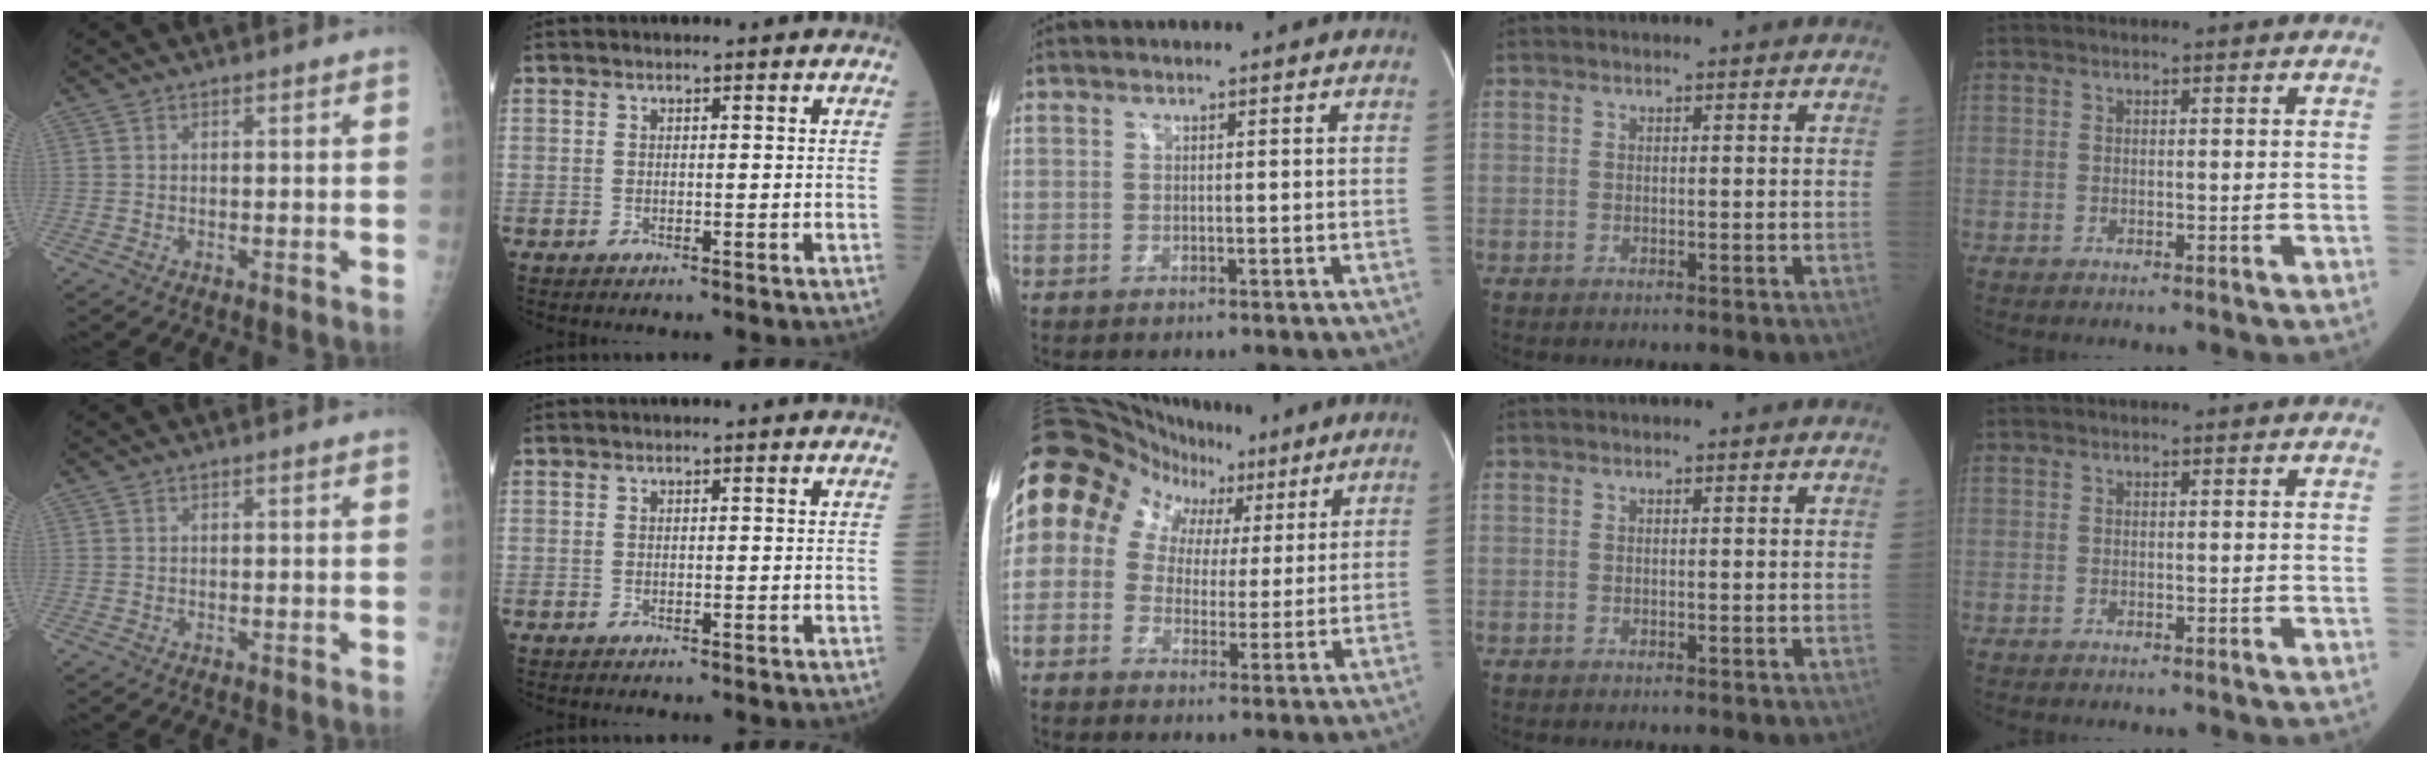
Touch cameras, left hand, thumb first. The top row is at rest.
{"middle": {"total": 16.9, "force": [6.8, 13.7, 7.3], "torque": [-0.161, 0.087, 0.117]}}